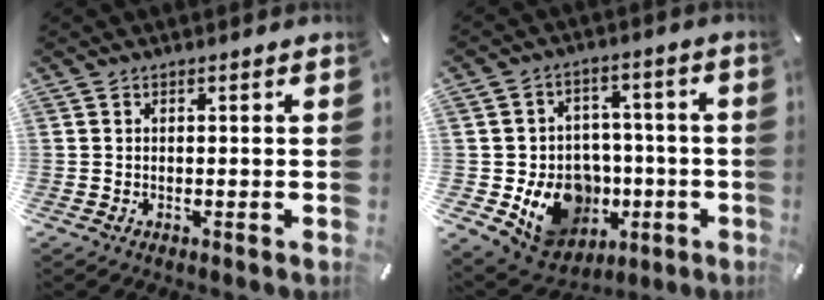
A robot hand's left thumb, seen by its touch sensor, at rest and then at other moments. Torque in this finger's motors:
{"motor_torque": [0.12, 1.48, 0.14, 0.10, 0.10]}